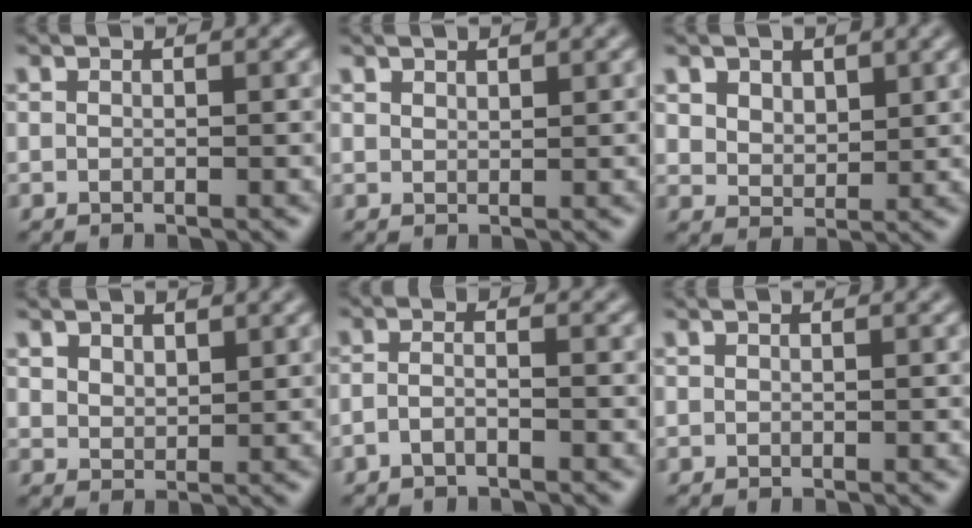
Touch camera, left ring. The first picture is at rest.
{"total": 0.9, "force": [0.8, 0.2, 0.2], "torque": [-0.002, -0.001, 0.016]}
{"total": 2.7, "force": [1.5, 1.9, 1.3], "torque": [-0.031, -0.009, 0.026]}
{"total": 1.8, "force": [1.2, 1.1, 0.7], "torque": [-0.019, -0.004, 0.025]}
{"total": 1.6, "force": [-1.0, 0.4, 1.2], "torque": [-0.026, -0.001, -0.024]}
{"total": 0.0}